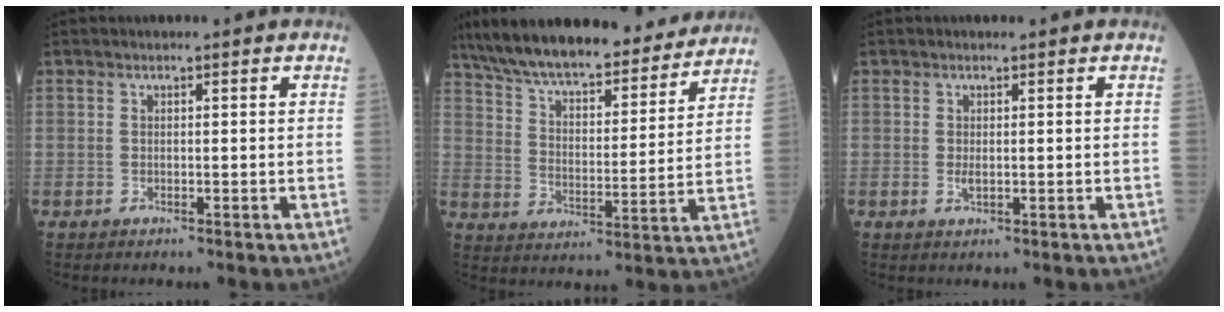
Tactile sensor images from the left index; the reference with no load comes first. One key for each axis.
{"total": 23.6, "fx": 20.7, "fy": 5.2, "fz": 10.0, "tx": -0.162, "ty": 0.012, "tz": 0.298}
{"total": 0.9, "fx": -0.1, "fy": 0.5, "fz": 0.8, "tx": -0.015, "ty": -0.002, "tz": 0.000}